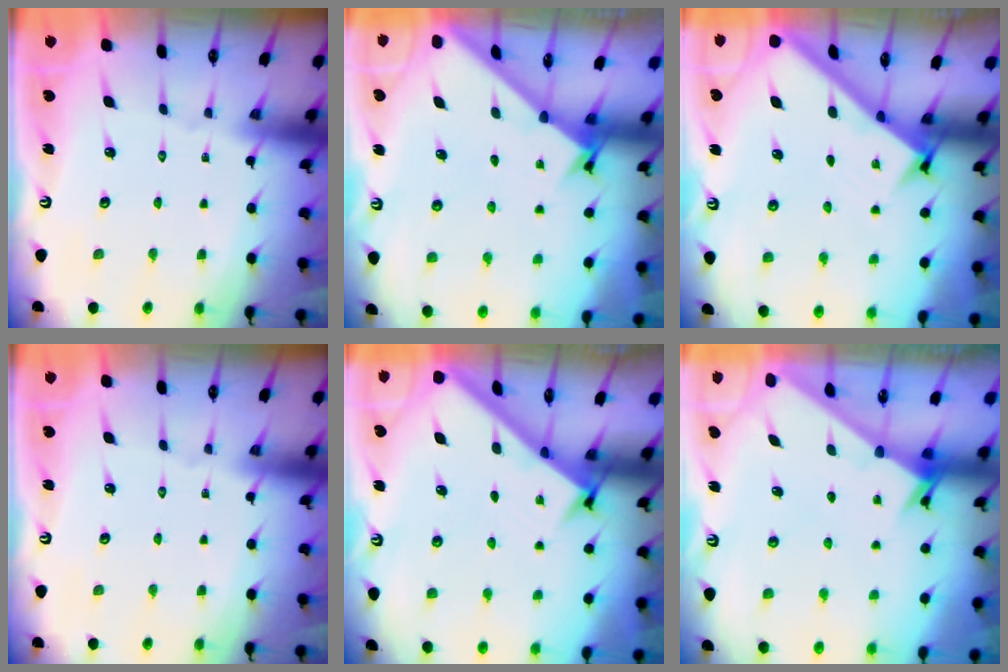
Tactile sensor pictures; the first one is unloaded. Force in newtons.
{"total": 1.6, "press": 1.6, "slide": 0.1}
{"total": 3.0, "press": 2.9, "slide": 0.4}
{"total": 0.0}
{"total": 2.9, "press": 2.9, "slide": 0.4}
{"total": 2.4, "press": 2.4, "slide": 0.2}